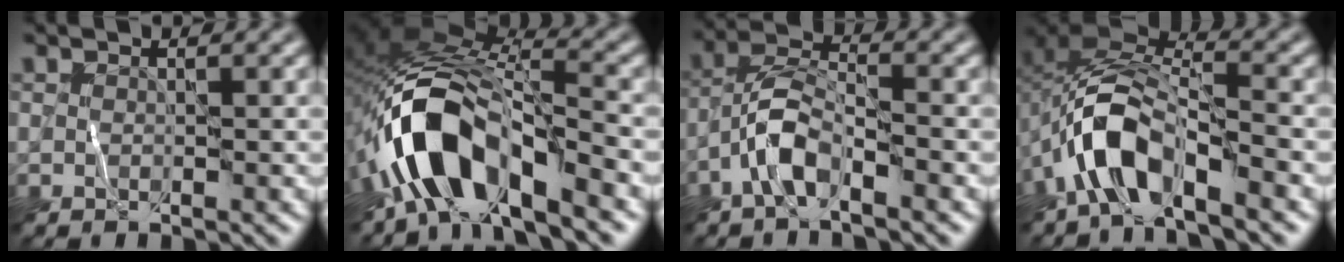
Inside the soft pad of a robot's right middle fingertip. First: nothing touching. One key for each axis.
{"total": 9.5, "fx": -5.3, "fy": 4.0, "fz": 6.7, "tx": -0.118, "ty": 0.011, "tz": -0.105}
{"total": 4.0, "fx": -2.4, "fy": 1.3, "fz": 3.0, "tx": -0.054, "ty": 0.013, "tz": -0.053}
{"total": 7.3, "fx": -3.7, "fy": 3.3, "fz": 5.4, "tx": -0.098, "ty": 0.007, "tz": -0.080}